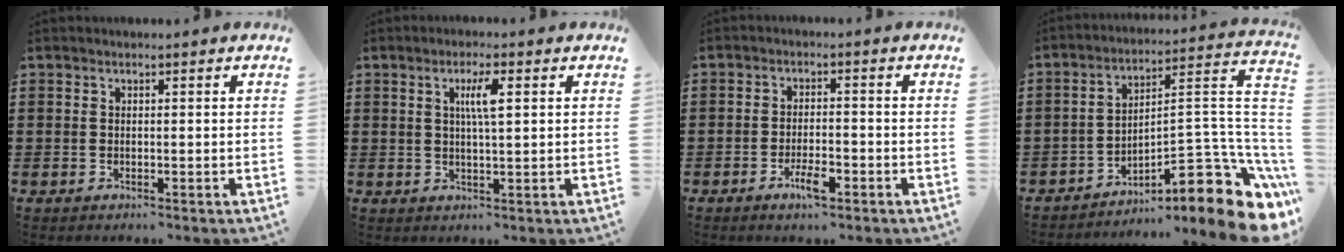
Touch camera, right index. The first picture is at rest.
{"total": 4.0, "force": [1.1, 0.7, 3.8], "torque": [-0.078, 0.008, 0.015]}
{"total": 4.2, "force": [-2.3, 1.1, 3.3], "torque": [-0.067, -0.002, -0.044]}
{"total": 11.2, "force": [-6.3, 3.6, 8.6], "torque": [-0.108, -0.013, -0.113]}